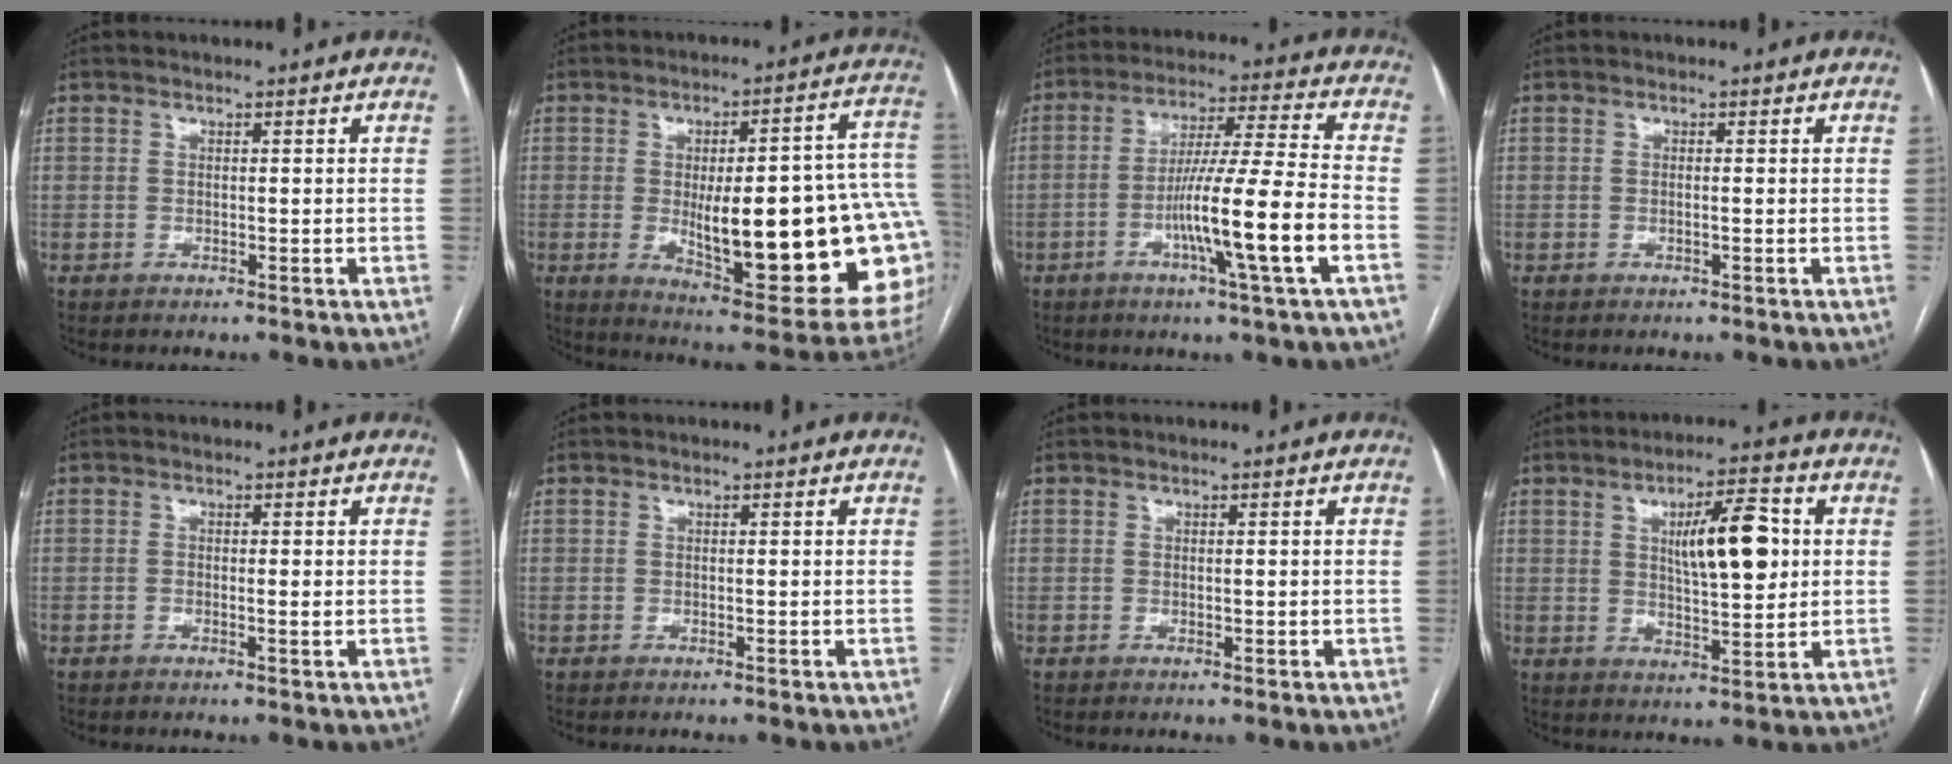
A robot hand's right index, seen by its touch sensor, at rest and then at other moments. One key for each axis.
{"total": 28.5, "fx": -3.1, "fy": 6.9, "fz": 27.4, "tx": -0.282, "ty": 0.011, "tz": -0.024}
{"total": 13.7, "fx": -4.5, "fy": -1.4, "fz": 12.9, "tx": -0.225, "ty": -0.006, "tz": -0.082}
{"total": 0.5, "fx": -0.1, "fy": 0.0, "fz": 0.5, "tx": -0.009, "ty": 0.001, "tz": -0.002}
{"total": 1.3, "fx": -0.2, "fy": 0.2, "fz": 1.3, "tx": -0.022, "ty": -0.002, "tz": -0.002}
{"total": 0.0}
{"total": 0.7, "fx": 0.0, "fy": 0.4, "fz": 0.6, "tx": -0.010, "ty": -0.001, "tz": 0.003}
{"total": 10.3, "fx": 2.3, "fy": 2.5, "fz": 9.7, "tx": -0.157, "ty": 0.009, "tz": 0.040}